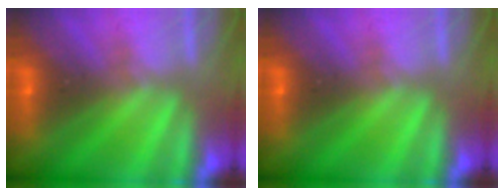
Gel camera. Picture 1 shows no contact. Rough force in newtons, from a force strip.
{"total": 0.0}